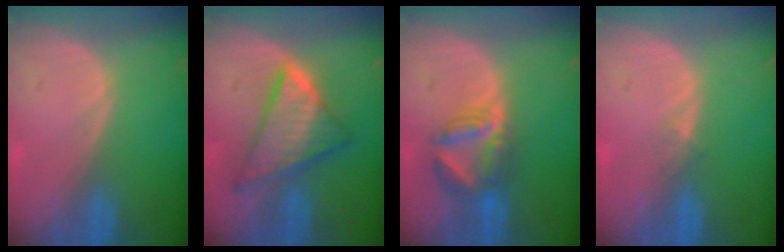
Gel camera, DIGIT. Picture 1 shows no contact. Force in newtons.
{"total": 9.0, "press": 9.0, "slide": 0.7}
{"total": 6.0, "press": 6.0, "slide": 0.3}
{"total": 0.9, "press": 0.7, "slide": 0.6}